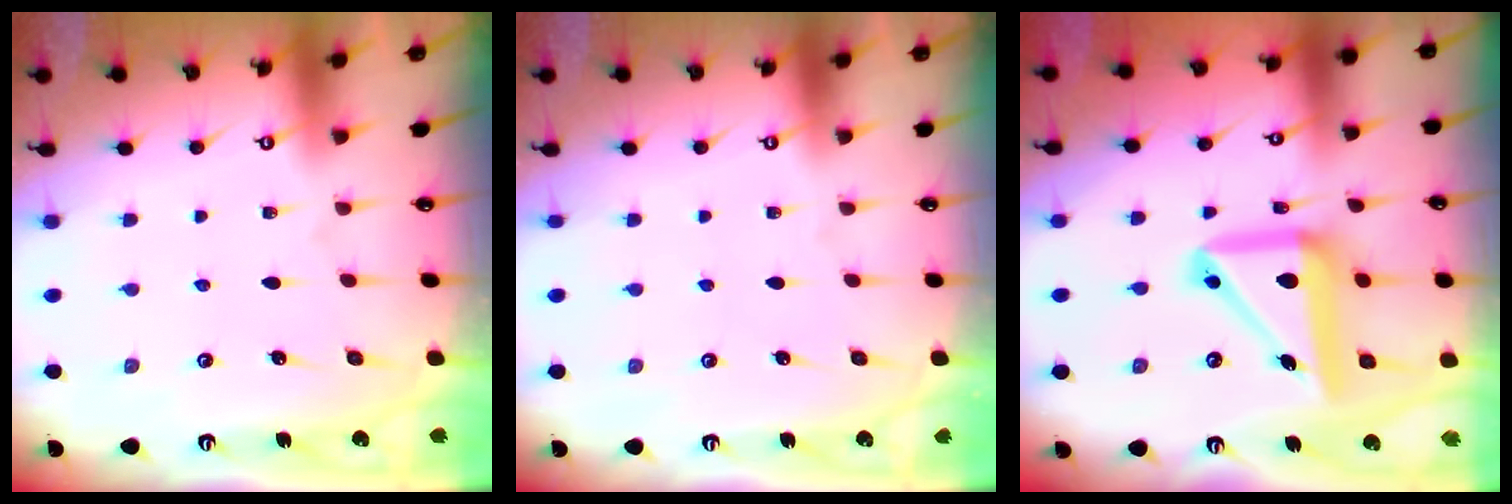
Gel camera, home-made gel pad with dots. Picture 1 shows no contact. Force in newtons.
{"total": 0.0}
{"total": 15.1, "press": 15.0, "slide": 2.3}